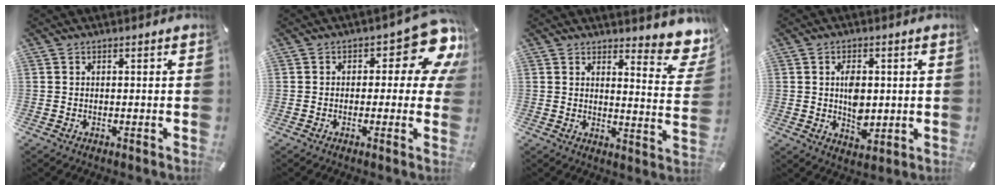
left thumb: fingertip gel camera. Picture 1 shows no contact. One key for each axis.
{"total": 12.5, "fx": 5.1, "fy": 6.2, "fz": 9.6, "tx": -0.119, "ty": -0.037, "tz": 0.088}
{"total": 8.7, "fx": 6.7, "fy": 3.5, "fz": 4.3, "tx": -0.040, "ty": -0.060, "tz": 0.115}
{"total": 6.9, "fx": 0.5, "fy": 4.6, "fz": 5.1, "tx": -0.074, "ty": -0.003, "tz": 0.006}